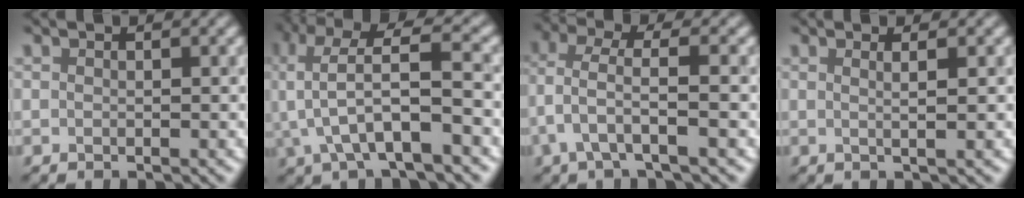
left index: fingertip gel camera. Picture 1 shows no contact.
{"total": 8.0, "force": [-1.0, 2.5, 7.6], "torque": [-0.141, 0.027, -0.021]}
{"total": 3.3, "force": [0.0, 0.9, 3.2], "torque": [-0.075, 0.008, -0.002]}
{"total": 2.4, "force": [0.6, 0.9, 2.1], "torque": [-0.015, 0.006, -0.012]}